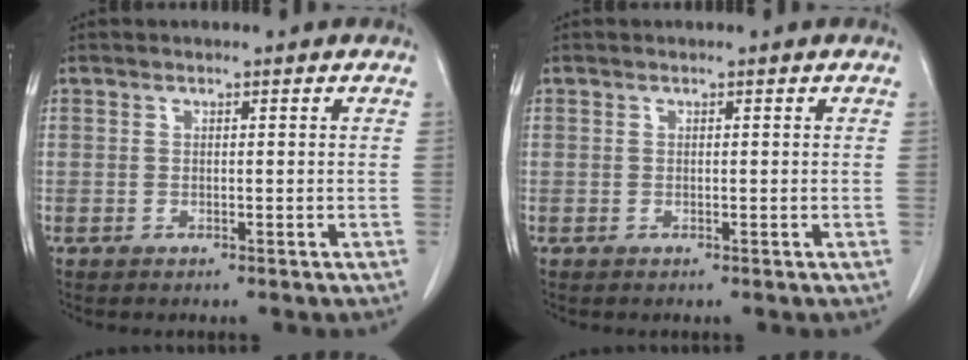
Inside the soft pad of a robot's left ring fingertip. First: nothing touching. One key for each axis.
{"total": 0.0}